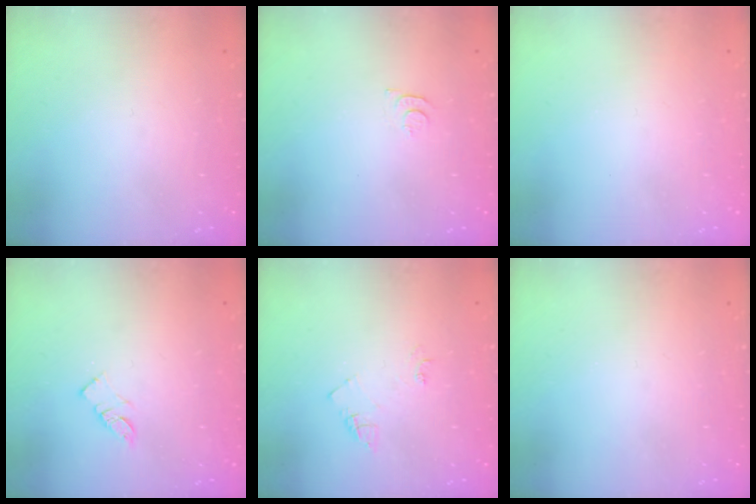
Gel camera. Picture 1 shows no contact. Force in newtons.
{"total": 3.7, "press": 3.6, "slide": 0.4}
{"total": 1.8, "press": 1.8, "slide": 0.4}
{"total": 5.8, "press": 5.8, "slide": 0.4}
{"total": 5.5, "press": 5.5, "slide": 0.6}
{"total": 0.0}